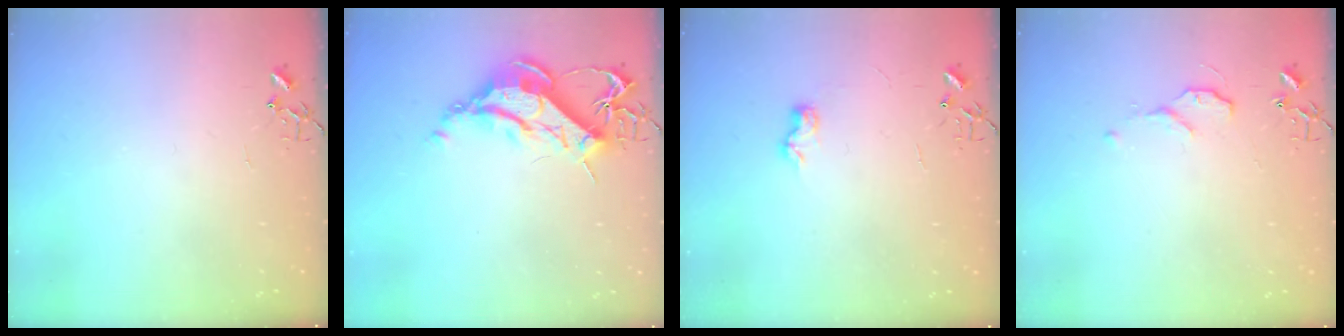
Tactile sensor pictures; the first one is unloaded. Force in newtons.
{"total": 12.9, "press": 12.9, "slide": 1.2}
{"total": 6.9, "press": 6.9, "slide": 0.8}
{"total": 6.9, "press": 6.8, "slide": 0.9}